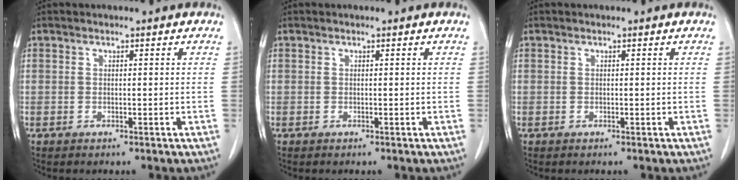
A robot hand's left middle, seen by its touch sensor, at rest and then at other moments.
{"total": 0.0}
{"total": 0.0}